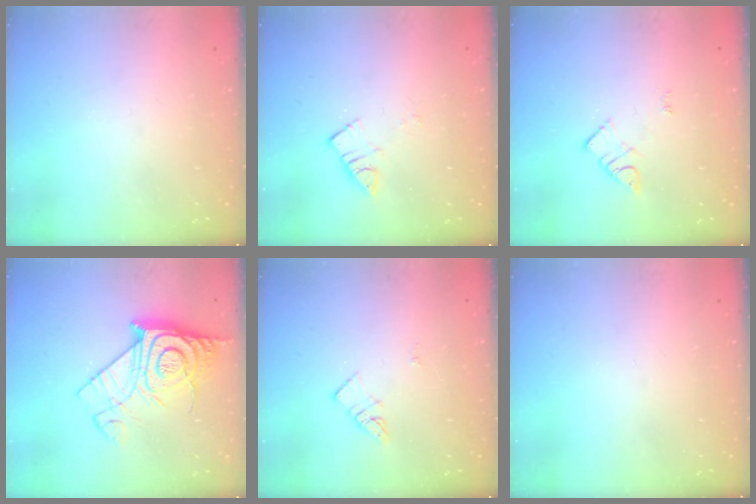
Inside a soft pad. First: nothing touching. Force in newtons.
{"total": 4.1, "press": 4.1, "slide": 0.2}
{"total": 3.6, "press": 3.6, "slide": 0.4}
{"total": 16.1, "press": 16.1, "slide": 1.1}
{"total": 3.3, "press": 3.3, "slide": 0.3}
{"total": 0.0}